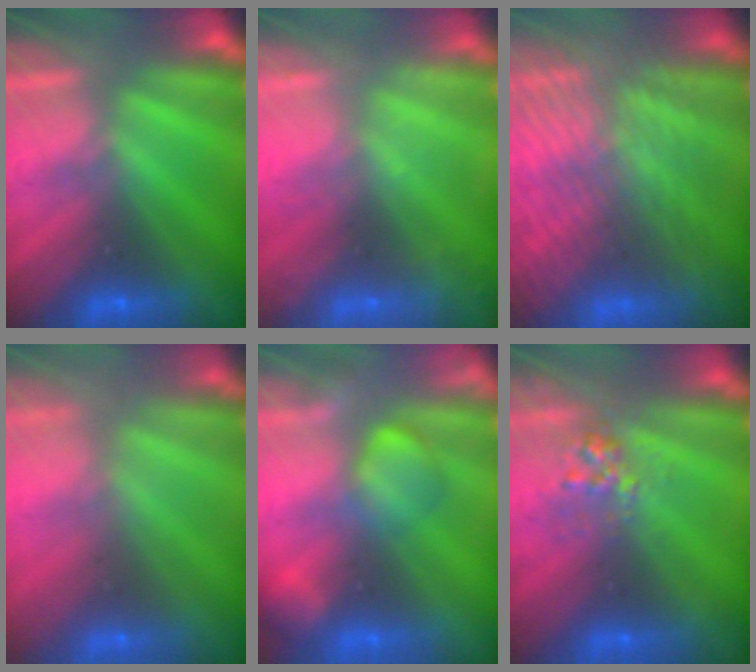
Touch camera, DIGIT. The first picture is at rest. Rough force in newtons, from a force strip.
{"total": 2.3}
{"total": 8.2}
{"total": 7.0}
{"total": 2.4}
{"total": 2.9}